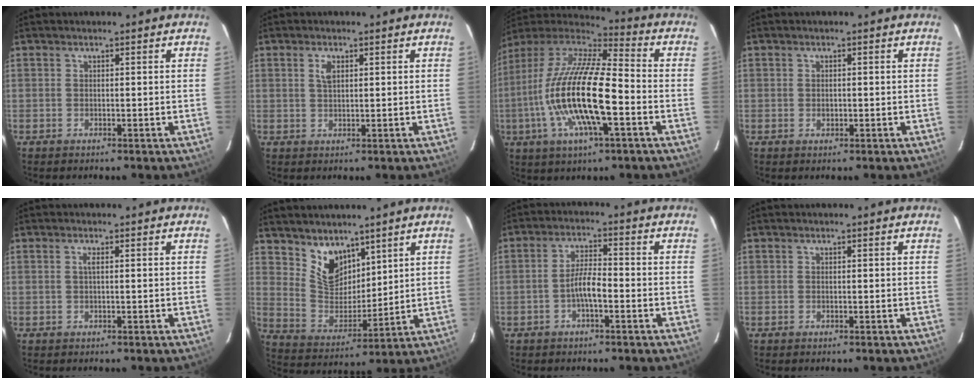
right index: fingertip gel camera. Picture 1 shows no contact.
{"total": 2.2, "force": [0.8, 1.2, 1.7], "torque": [-0.032, 0.003, 0.016]}
{"total": 21.1, "force": [-5.0, 5.5, 19.8], "torque": [-0.373, -0.023, -0.098]}
{"total": 1.1, "force": [-0.1, 1.0, 0.4], "torque": [-0.006, 0.001, 0.000]}
{"total": 0.8, "force": [0.1, -0.2, 0.8], "torque": [-0.016, 0.002, 0.000]}
{"total": 9.8, "force": [6.9, 5.7, 4.1], "torque": [-0.072, -0.001, 0.145]}
{"total": 4.5, "force": [-1.9, 1.0, 4.0], "torque": [-0.081, 0.010, -0.036]}
{"total": 0.0}